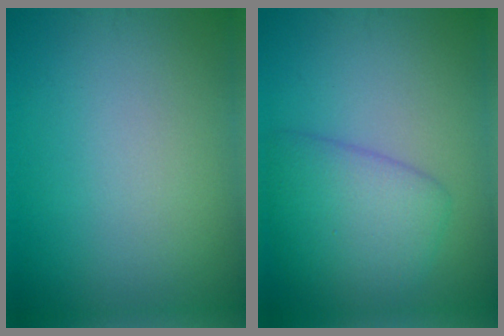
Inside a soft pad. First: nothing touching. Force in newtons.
{"total": 4.9, "press": 4.9, "slide": 0.1}